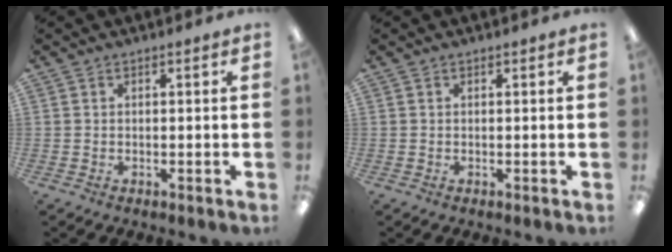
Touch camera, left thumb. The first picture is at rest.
{"total": 0.0}